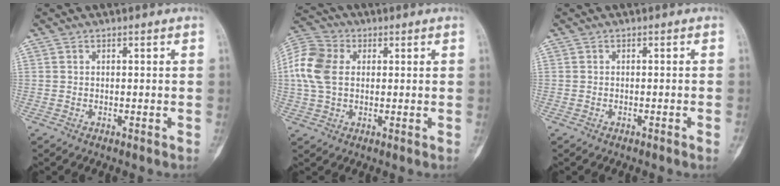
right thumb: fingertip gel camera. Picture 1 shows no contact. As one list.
[{"total": 11.6, "force": [1.6, 8.2, 7.9], "torque": [-0.164, 0.015, 0.026]}, {"total": 1.1, "force": [-0.6, -0.1, 0.9], "torque": [-0.019, 0.007, -0.004]}]